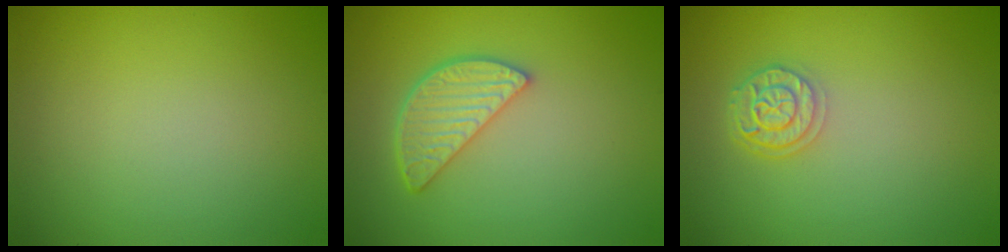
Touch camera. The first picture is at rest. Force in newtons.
{"total": 3.6, "press": 3.1, "slide": 1.9}
{"total": 2.3, "press": 1.9, "slide": 1.3}